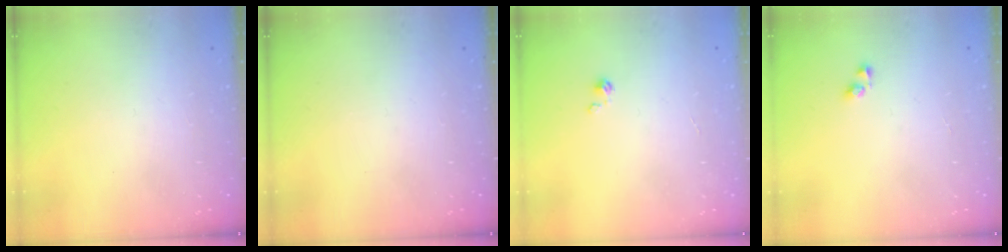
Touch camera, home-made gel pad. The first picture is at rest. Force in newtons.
{"total": 0.0}
{"total": 0.0}
{"total": 2.9, "press": 2.9, "slide": 0.3}